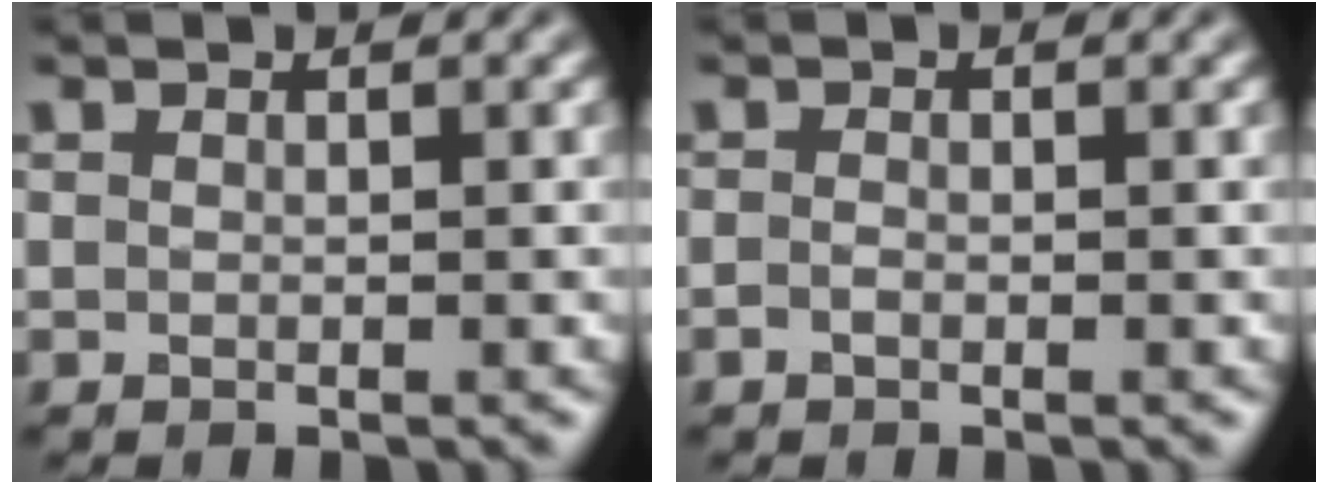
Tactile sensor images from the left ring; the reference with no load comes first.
{"total": 0.7, "force": [-0.3, 0.3, 0.5], "torque": [-0.012, -0.002, -0.007]}